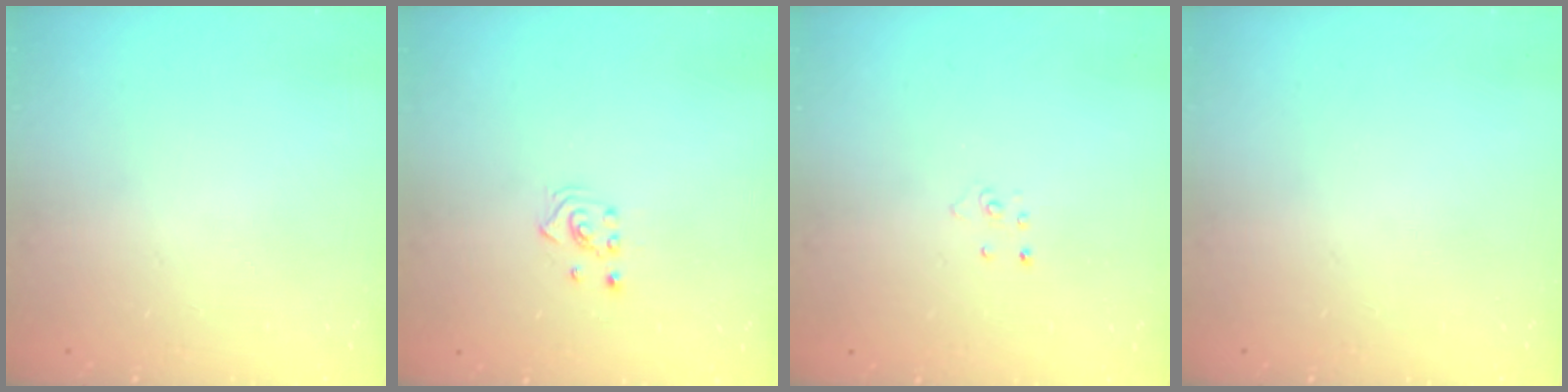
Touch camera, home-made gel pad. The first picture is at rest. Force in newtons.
{"total": 2.2, "press": 2.2, "slide": 0.2}
{"total": 2.8, "press": 2.8, "slide": 0.2}
{"total": 0.0}